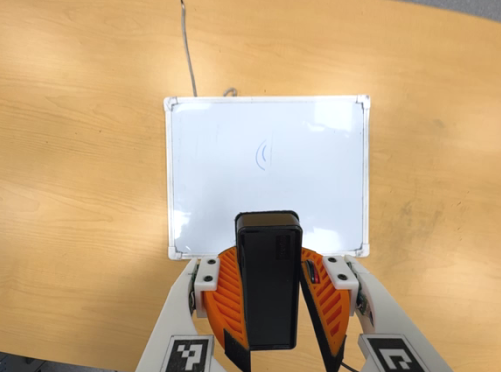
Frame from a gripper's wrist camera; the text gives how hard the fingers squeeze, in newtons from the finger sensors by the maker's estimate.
{"total": 8.6, "left": 8.9, "right": 8.4}